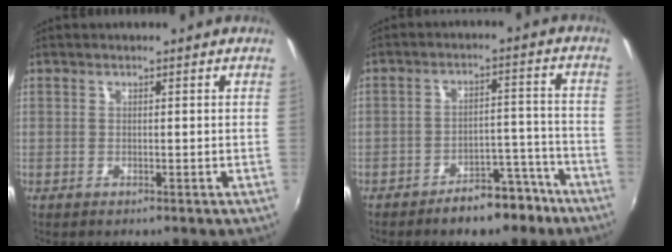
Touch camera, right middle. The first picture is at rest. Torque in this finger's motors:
{"motor_torque": [0.92, -1.22, 0.16, 0.04]}